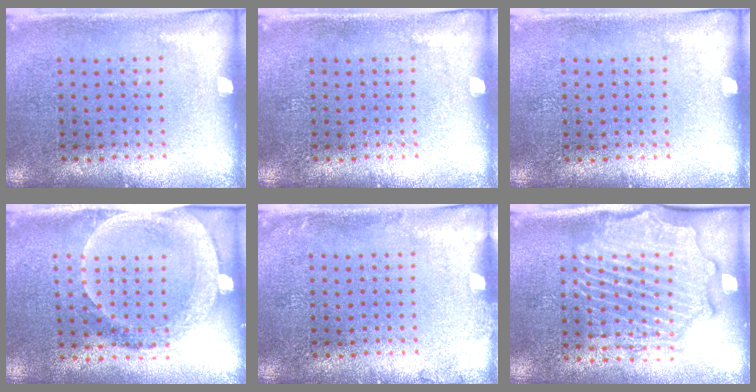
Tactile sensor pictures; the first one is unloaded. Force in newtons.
{"total": 0.0}
{"total": 0.0}
{"total": 1.9, "press": 1.7, "slide": 0.9}
{"total": 0.8, "press": 0.7, "slide": 0.2}
{"total": 2.5, "press": 2.3, "slide": 0.8}